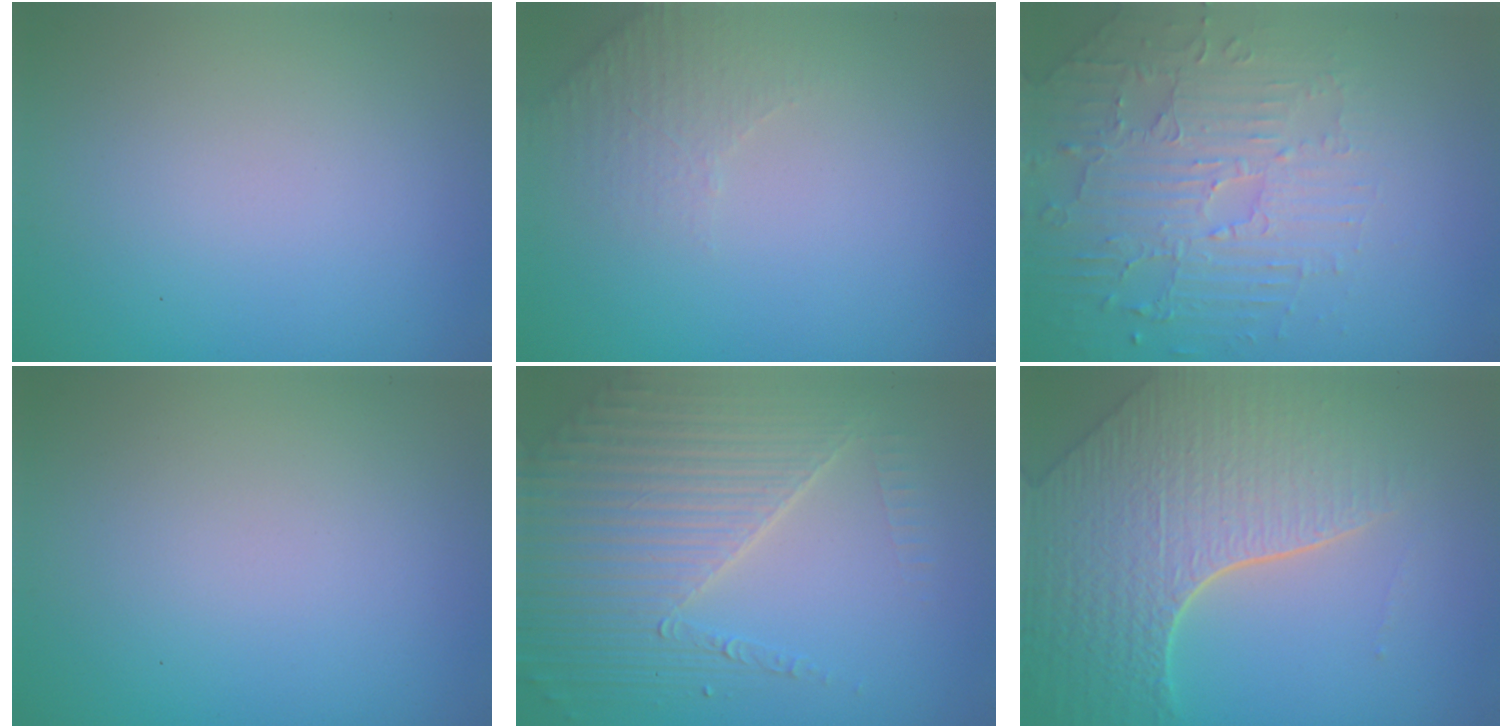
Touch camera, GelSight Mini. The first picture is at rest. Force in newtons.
{"total": 2.1, "press": 2.0, "slide": 0.5}
{"total": 4.7, "press": 4.0, "slide": 2.5}
{"total": 0.0}
{"total": 6.5, "press": 4.9, "slide": 4.3}
{"total": 8.1, "press": 5.7, "slide": 5.7}